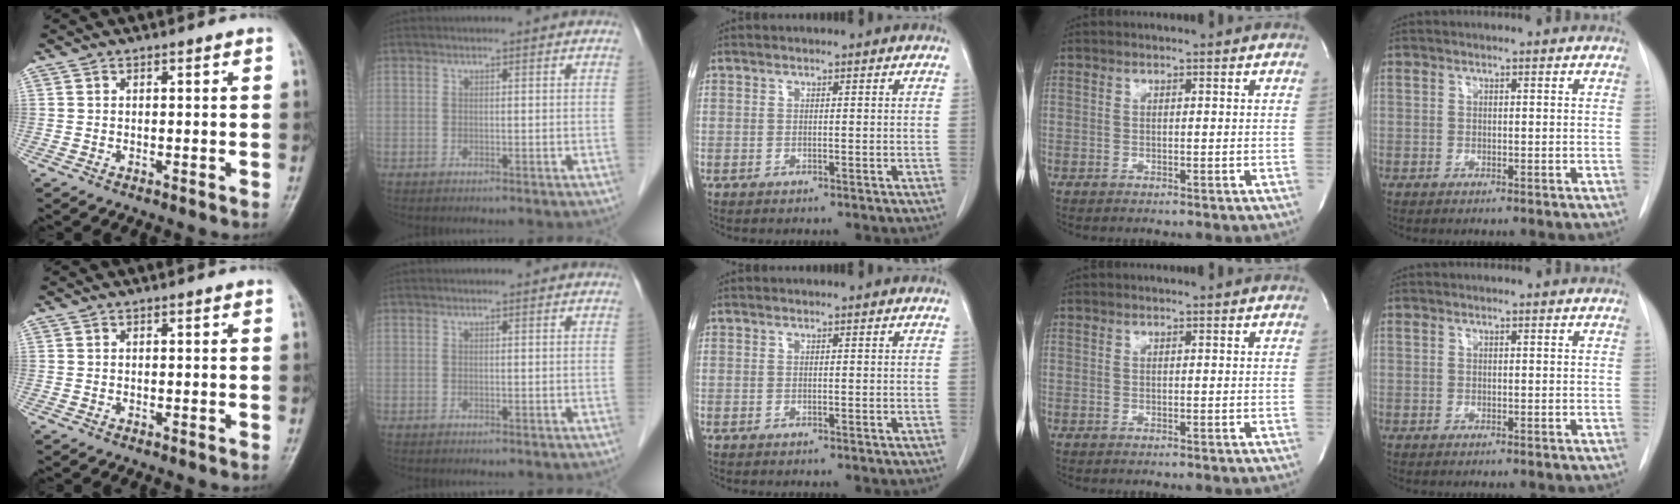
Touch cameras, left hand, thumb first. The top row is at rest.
{}